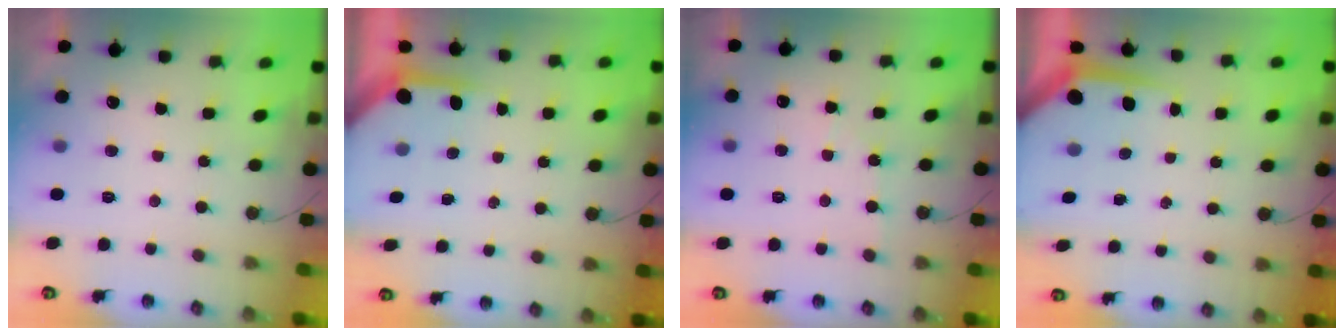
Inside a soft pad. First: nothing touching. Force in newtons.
{"total": 3.9, "press": 3.9, "slide": 0.3}
{"total": 3.2, "press": 3.1, "slide": 0.5}
{"total": 5.2, "press": 5.2, "slide": 0.3}